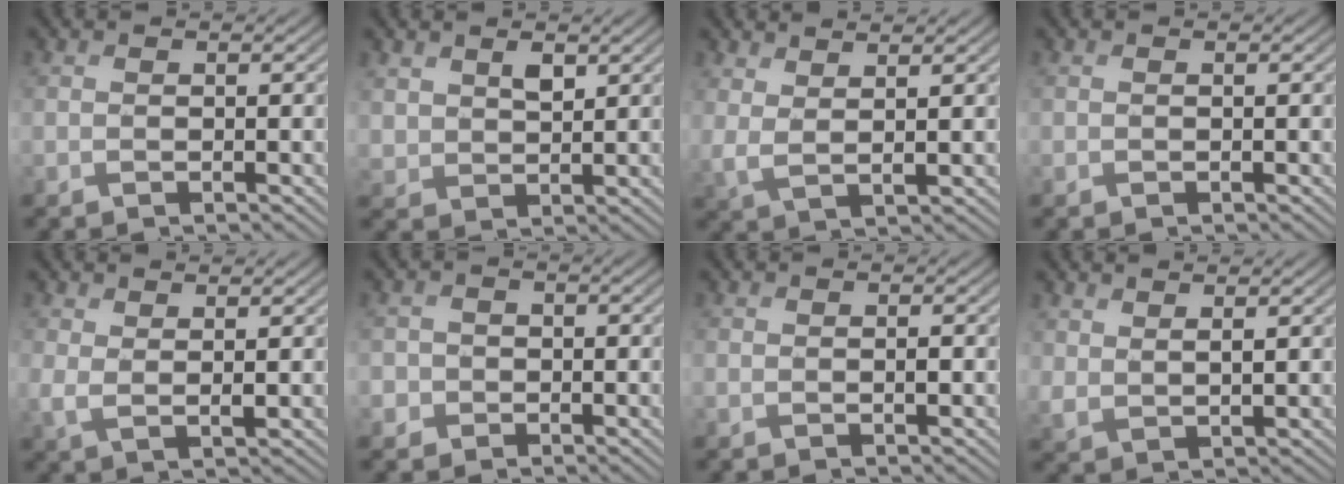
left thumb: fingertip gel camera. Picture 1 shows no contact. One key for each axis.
{"total": 3.6, "fx": 2.1, "fy": 2.3, "fz": 1.9, "tx": -0.048, "ty": -0.009, "tz": 0.047}
{"total": 3.5, "fx": 2.4, "fy": 0.8, "fz": 2.5, "tx": -0.057, "ty": -0.003, "tz": 0.048}
{"total": 0.0}
{"total": 2.9, "fx": 1.3, "fy": 1.1, "fz": 2.4, "tx": -0.061, "ty": -0.003, "tz": 0.025}
{"total": 2.5, "fx": -0.8, "fy": 2.4, "fz": 0.3, "tx": -0.006, "ty": -0.002, "tz": -0.023}
{"total": 0.7, "fx": -0.1, "fy": 0.2, "fz": 0.7, "tx": -0.013, "ty": -0.002, "tz": -0.001}
{"total": 2.6, "fx": 1.8, "fy": 1.1, "fz": 1.4, "tx": -0.041, "ty": -0.004, "tz": 0.042}